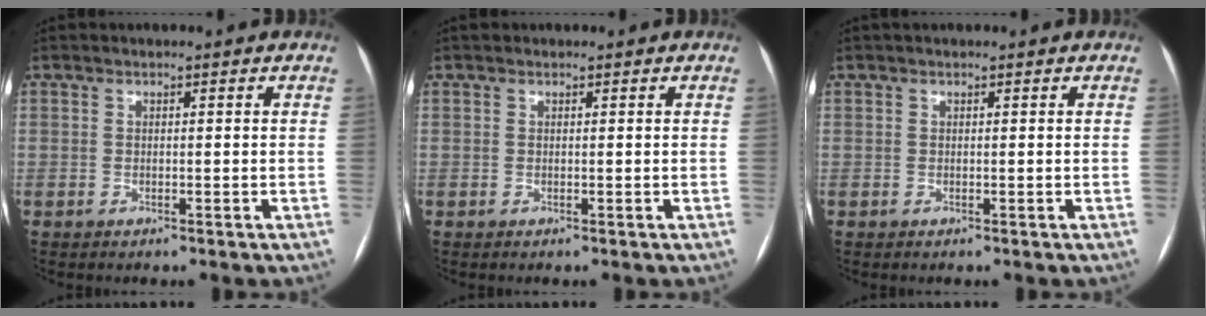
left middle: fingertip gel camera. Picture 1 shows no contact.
{"total": 0.0}
{"total": 0.7, "force": [0.6, 0.2, 0.3], "torque": [-0.009, 0.019, 0.012]}